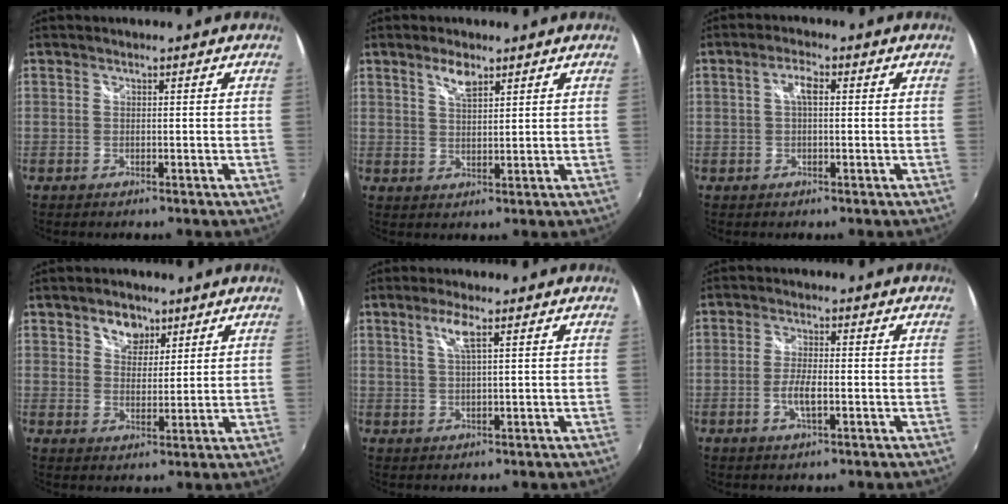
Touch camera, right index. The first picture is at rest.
{"total": 3.9, "force": [2.6, 1.4, 2.5], "torque": [-0.043, 0.005, 0.048]}
{"total": 2.9, "force": [0.5, 1.0, 2.7], "torque": [-0.052, 0.010, 0.008]}
{"total": 5.4, "force": [3.3, 3.7, 2.1], "torque": [-0.023, 0.008, 0.057]}
{"total": 3.6, "force": [1.8, 0.2, 3.1], "torque": [-0.061, 0.003, 0.035]}
{"total": 4.2, "force": [-1.3, 1.1, 3.8], "torque": [-0.080, -0.002, -0.024]}